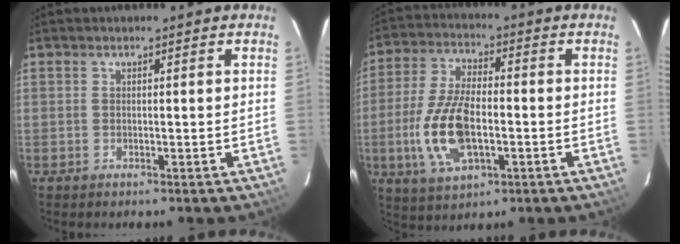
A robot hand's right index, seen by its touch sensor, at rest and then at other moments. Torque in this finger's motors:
{"motor_torque": [1.54, -0.61, 0.90, 0.10]}